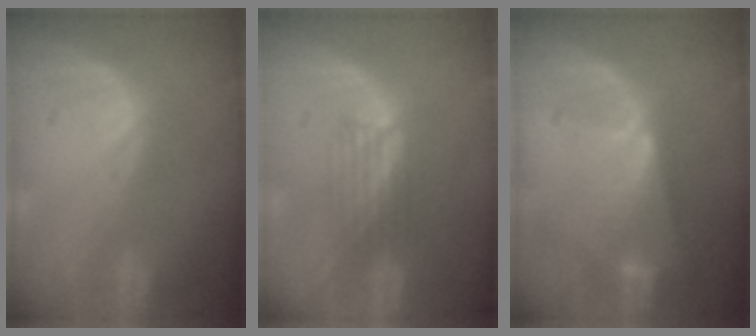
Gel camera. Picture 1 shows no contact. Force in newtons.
{"total": 3.0, "press": 2.8, "slide": 1.3}
{"total": 6.7, "press": 6.2, "slide": 2.4}